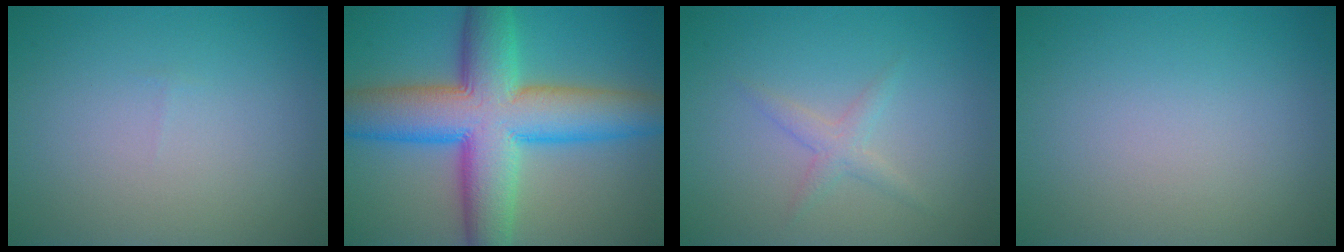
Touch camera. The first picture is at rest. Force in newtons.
{"total": 12.7, "press": 12.7, "slide": 0.1}
{"total": 1.5, "press": 1.5, "slide": 0.1}
{"total": 0.0}